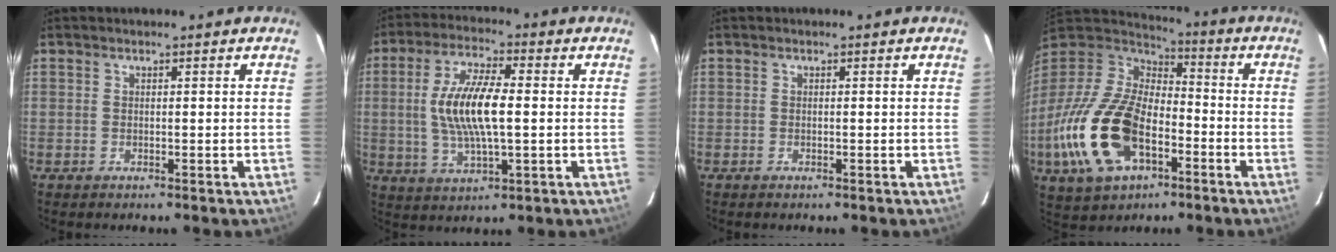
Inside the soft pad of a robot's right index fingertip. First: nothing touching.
{"total": 12.1, "force": [0.2, 3.9, 11.4], "torque": [-0.228, 0.005, 0.007]}
{"total": 0.0}
{"total": 23.7, "force": [-8.6, 13.4, 17.5], "torque": [-0.396, -0.029, -0.150]}